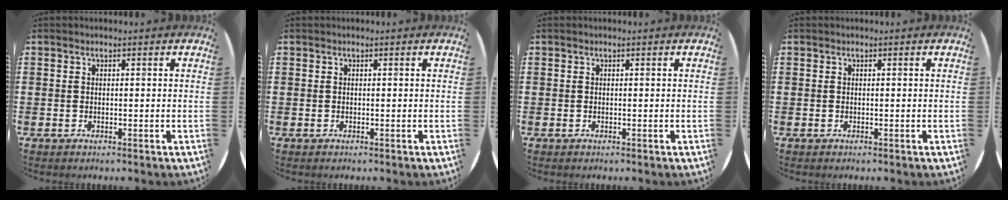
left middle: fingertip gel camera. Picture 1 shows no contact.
{"total": 0.0}
{"total": 0.0}
{"total": 0.0}